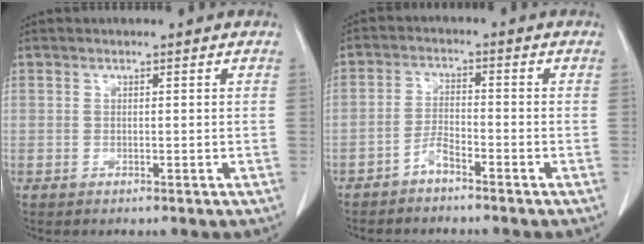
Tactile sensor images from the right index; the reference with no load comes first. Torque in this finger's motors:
{"motor_torque": [0.12, -0.12, 0.03, 0.02]}